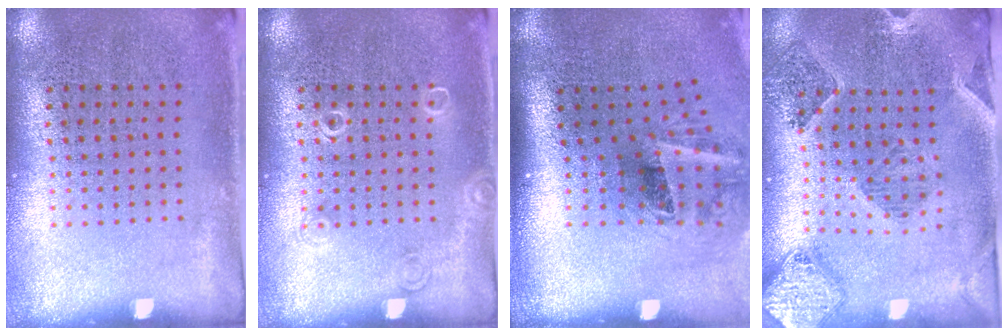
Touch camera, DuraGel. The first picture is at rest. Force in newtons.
{"total": 1.0, "press": 1.0, "slide": 0.2}
{"total": 2.1, "press": 1.3, "slide": 1.7}
{"total": 1.5, "press": 1.4, "slide": 0.4}